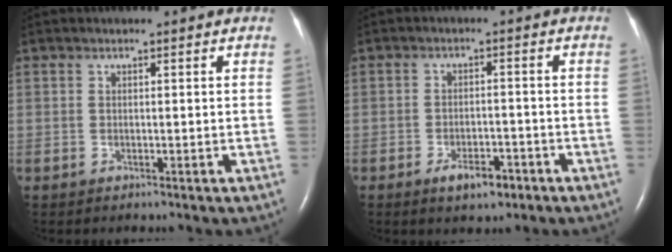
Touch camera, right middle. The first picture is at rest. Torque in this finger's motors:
{"motor_torque": [0.64, -0.46, 0.09, 0.04]}